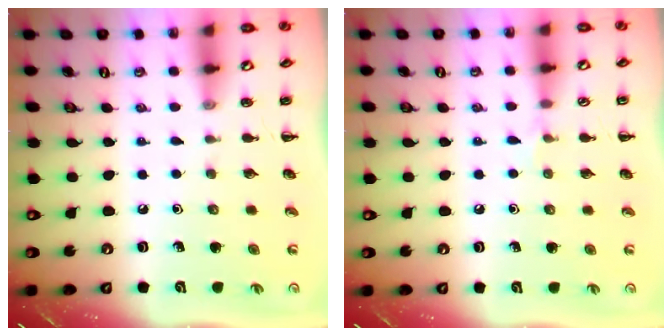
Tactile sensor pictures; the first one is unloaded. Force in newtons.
{"total": 3.6, "press": 3.4, "slide": 1.2}